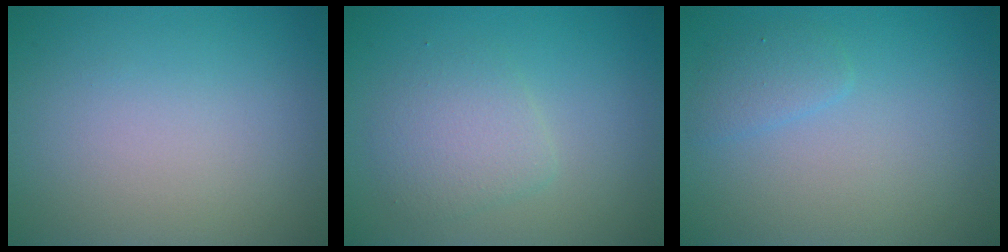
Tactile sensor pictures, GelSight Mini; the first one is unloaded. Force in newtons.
{"total": 2.7, "press": 2.7, "slide": 0.1}
{"total": 1.4, "press": 1.4, "slide": 0.1}